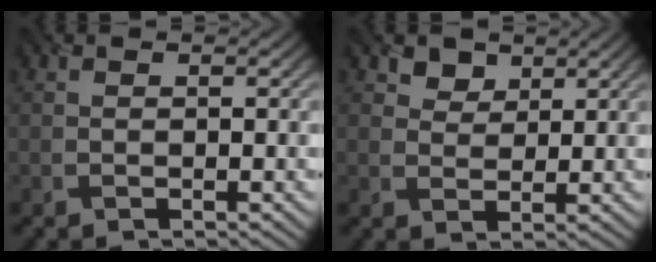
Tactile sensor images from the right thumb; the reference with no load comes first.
{"total": 2.4, "force": [1.8, 1.6, 0.5], "torque": [-0.014, -0.003, 0.030]}